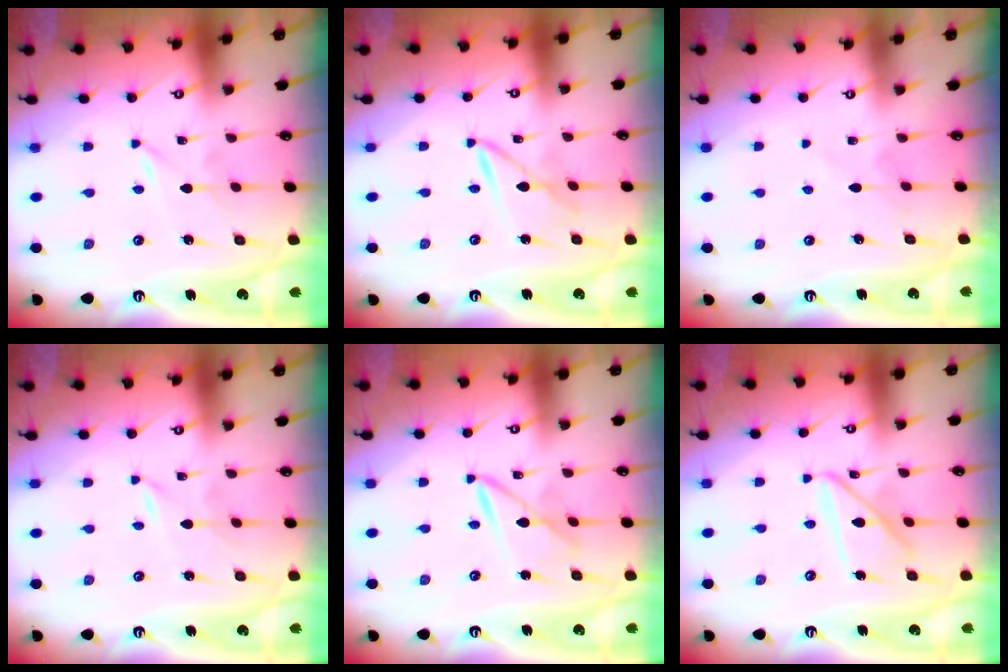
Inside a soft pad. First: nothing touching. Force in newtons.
{"total": 5.3, "press": 5.3, "slide": 0.5}
{"total": 3.4, "press": 3.4, "slide": 0.3}
{"total": 0.0}
{"total": 6.6, "press": 6.6, "slide": 0.4}
{"total": 11.5, "press": 11.5, "slide": 1.1}